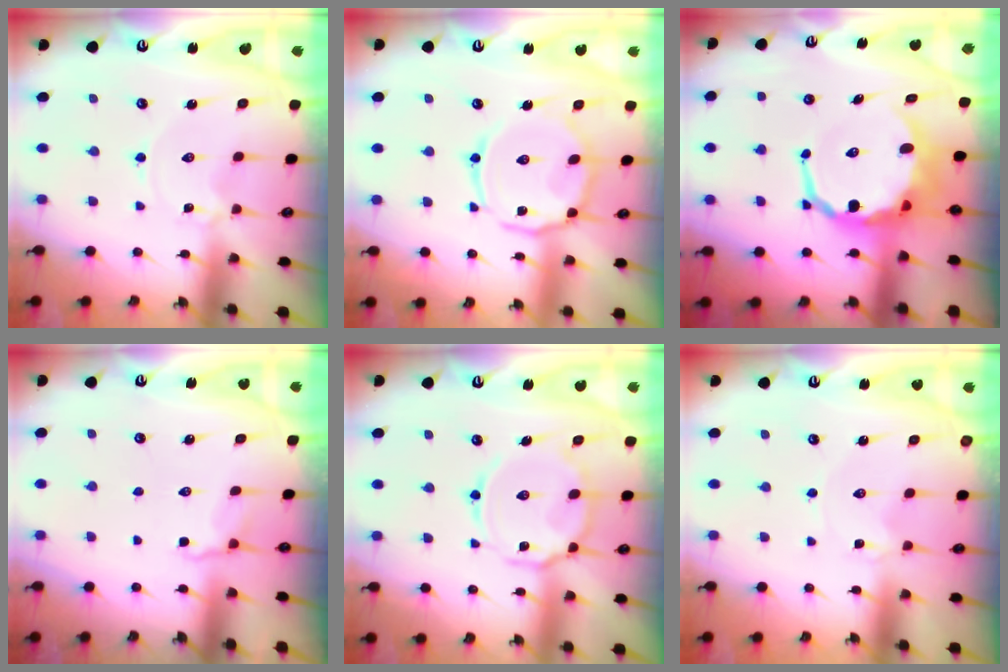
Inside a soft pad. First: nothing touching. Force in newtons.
{"total": 12.6, "press": 12.6, "slide": 1.0}
{"total": 10.6, "press": 10.4, "slide": 2.3}
{"total": 2.7, "press": 2.1, "slide": 1.7}
{"total": 13.6, "press": 13.5, "slide": 1.2}
{"total": 0.0}